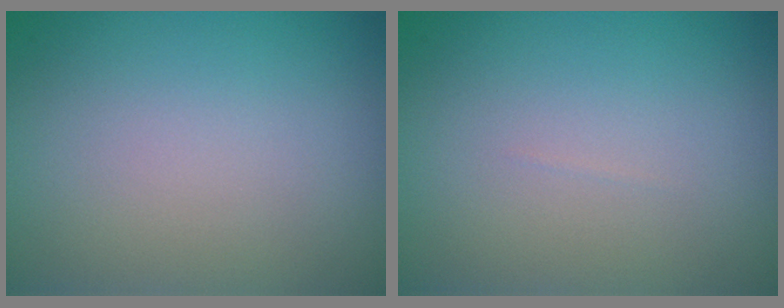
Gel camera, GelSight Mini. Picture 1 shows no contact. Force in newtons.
{"total": 0.0}